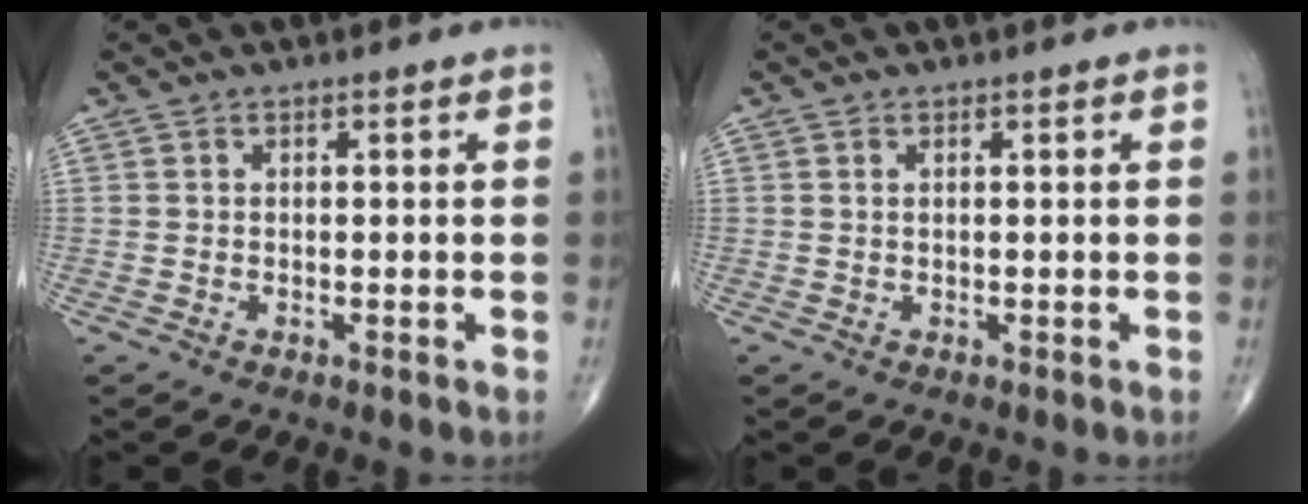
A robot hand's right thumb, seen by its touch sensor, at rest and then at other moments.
{"total": 0.6, "force": [0.3, 0.2, 0.4], "torque": [-0.011, 0.003, 0.007]}